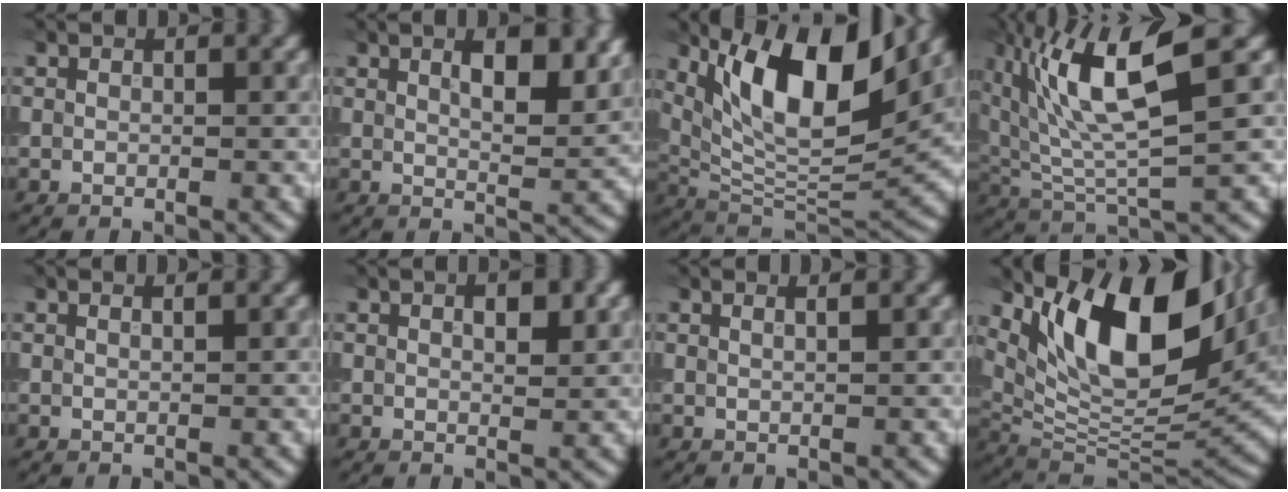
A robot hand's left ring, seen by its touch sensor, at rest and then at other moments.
{"total": 5.5, "force": [2.6, 1.8, 4.5], "torque": [-0.062, 0.000, 0.040]}
{"total": 12.8, "force": [5.6, 4.7, 10.5], "torque": [-0.180, 0.002, 0.103]}
{"total": 8.9, "force": [3.4, 2.2, 7.9], "torque": [-0.153, 0.006, 0.066]}
{"total": 1.4, "force": [0.9, 0.6, 0.8], "torque": [0.001, 0.002, -0.002]}
{"total": 1.9, "force": [0.9, 0.7, 1.6], "torque": [-0.022, 0.001, 0.016]}
{"total": 2.2, "force": [1.3, 1.0, 1.4], "torque": [0.004, 0.005, -0.009]}
{"total": 14.8, "force": [6.6, 6.0, 11.7], "torque": [-0.183, 0.004, 0.117]}